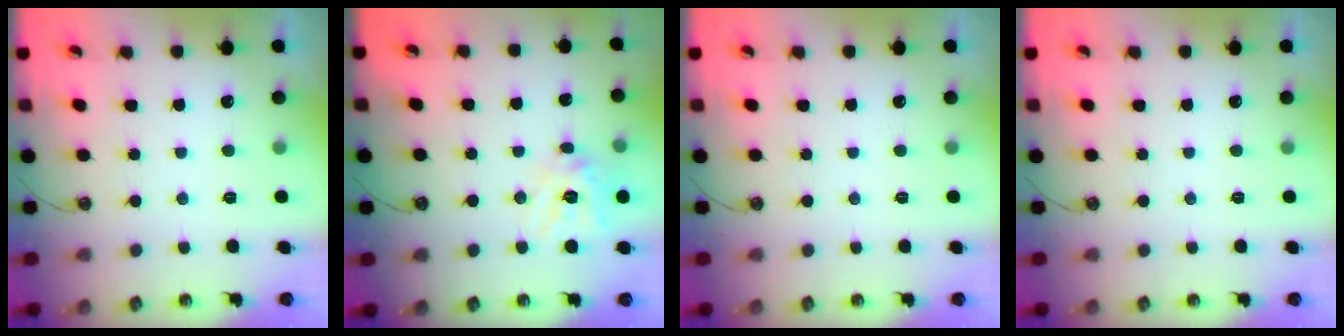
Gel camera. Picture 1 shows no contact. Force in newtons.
{"total": 12.7, "press": 12.6, "slide": 1.4}
{"total": 0.0}
{"total": 0.0}